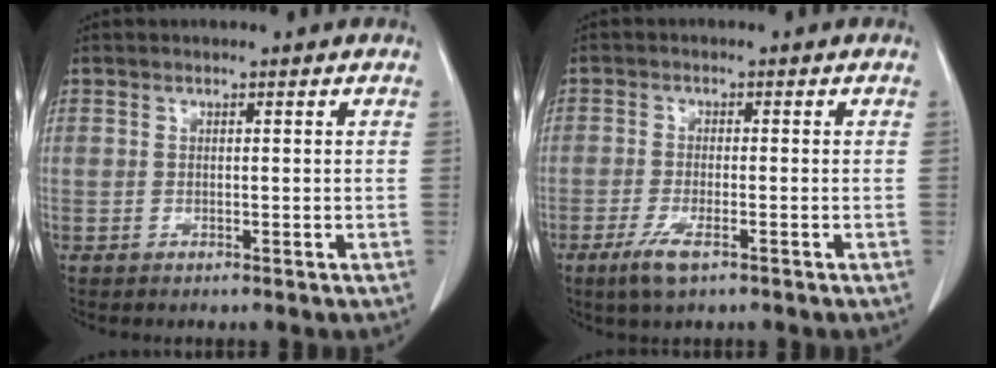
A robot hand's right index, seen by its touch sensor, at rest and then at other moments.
{"total": 4.0, "force": [-2.3, 0.8, 3.1], "torque": [-0.070, -0.008, -0.042]}